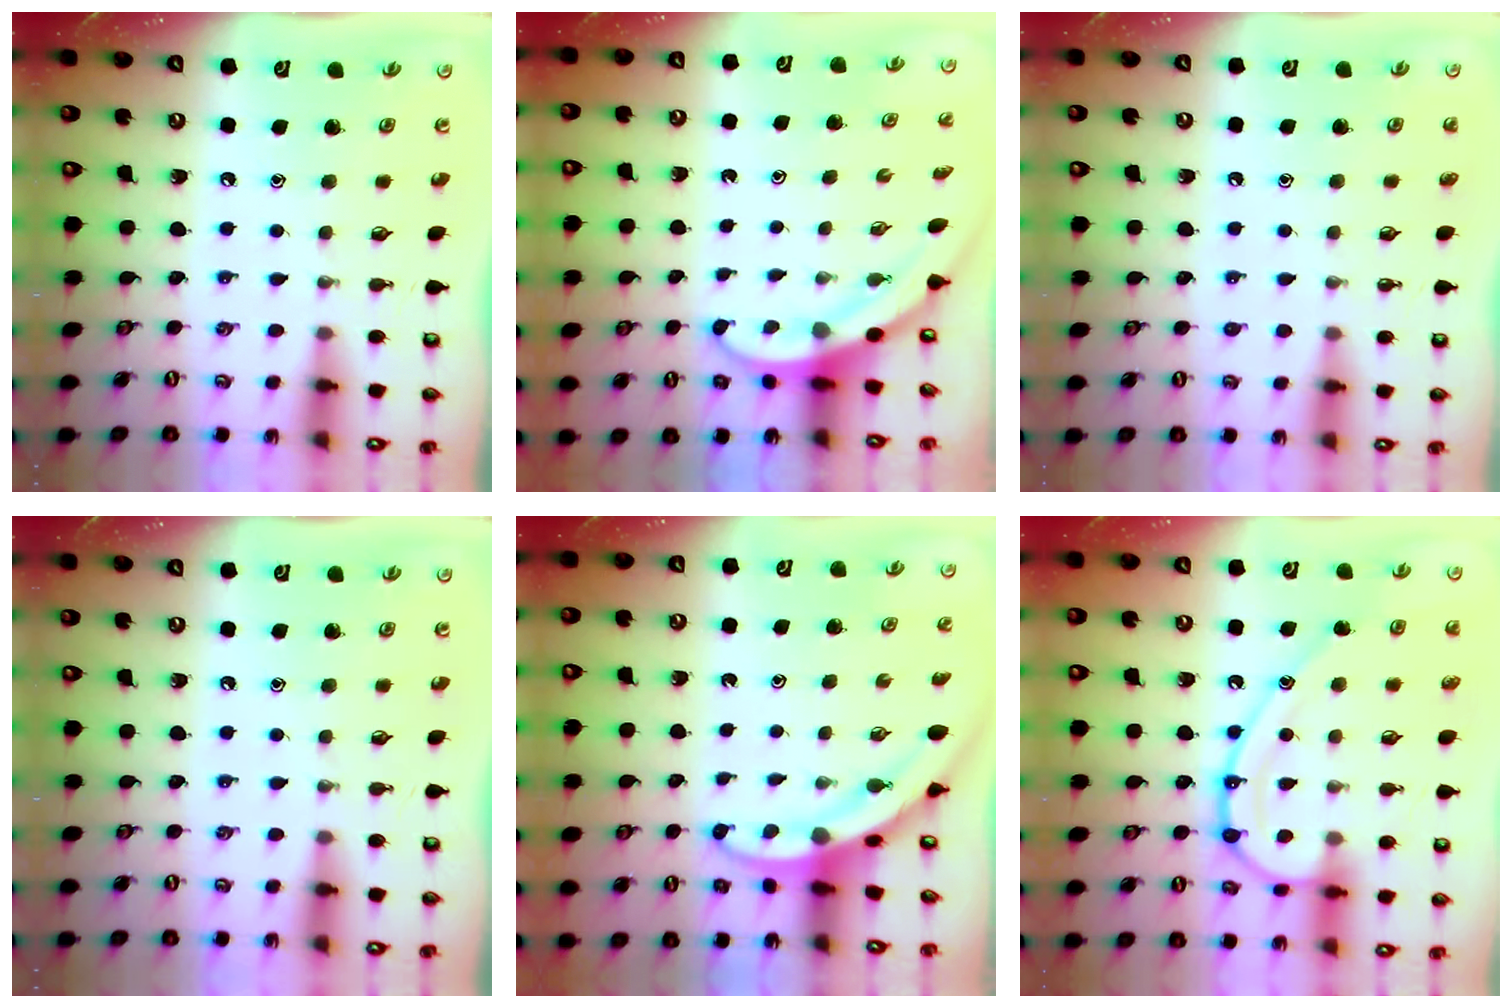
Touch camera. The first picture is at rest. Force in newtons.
{"total": 3.1, "press": 3.1, "slide": 0.1}
{"total": 1.1, "press": 1.1, "slide": 0.3}
{"total": 0.0}
{"total": 3.3, "press": 3.3, "slide": 0.2}
{"total": 15.7, "press": 15.7, "slide": 1.4}